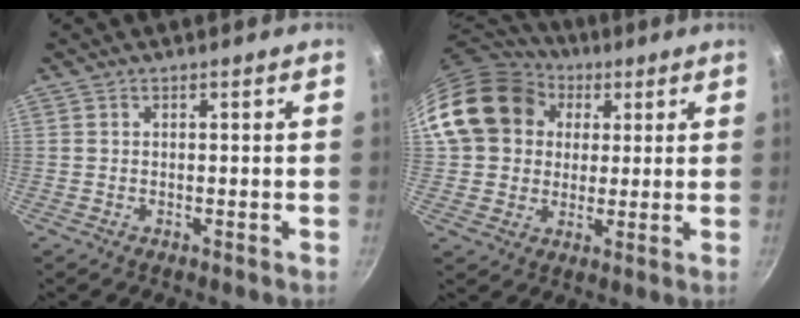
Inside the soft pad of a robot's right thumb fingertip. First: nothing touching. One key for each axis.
{"total": 16.9, "fx": 4.1, "fy": 14.3, "fz": 8.0, "tx": -0.124, "ty": 0.026, "tz": 0.067}